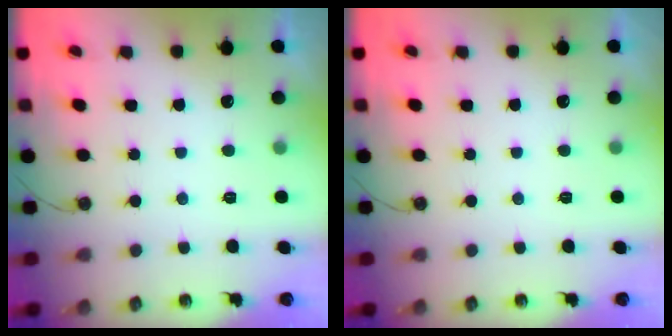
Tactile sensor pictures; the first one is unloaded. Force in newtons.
{"total": 0.0}